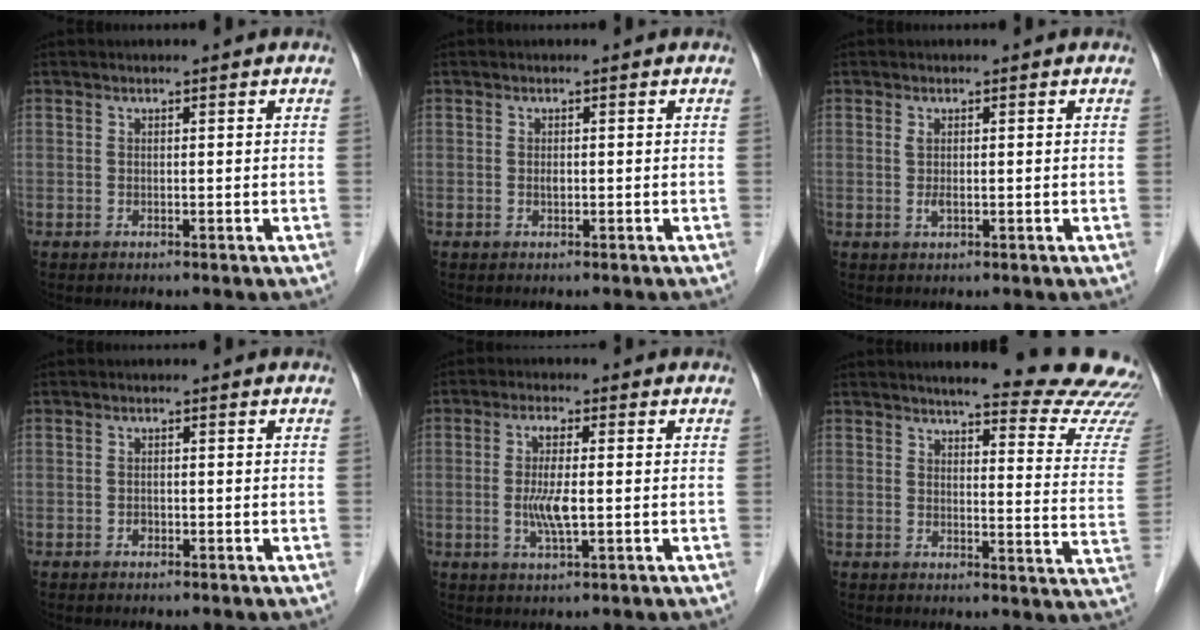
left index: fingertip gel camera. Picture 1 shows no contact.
{"total": 0.6, "force": [-0.2, 0.4, 0.4], "torque": [-0.011, 0.002, -0.003]}
{"total": 1.4, "force": [0.0, 0.4, 1.3], "torque": [-0.030, -0.003, 0.003]}
{"total": 0.8, "force": [-0.4, 0.6, 0.3], "torque": [-0.006, 0.003, -0.006]}
{"total": 5.3, "force": [-0.5, 0.7, 5.3], "torque": [-0.110, -0.009, -0.010]}
{"total": 19.6, "force": [18.6, 0.6, 6.3], "torque": [-0.069, -0.100, 0.197]}